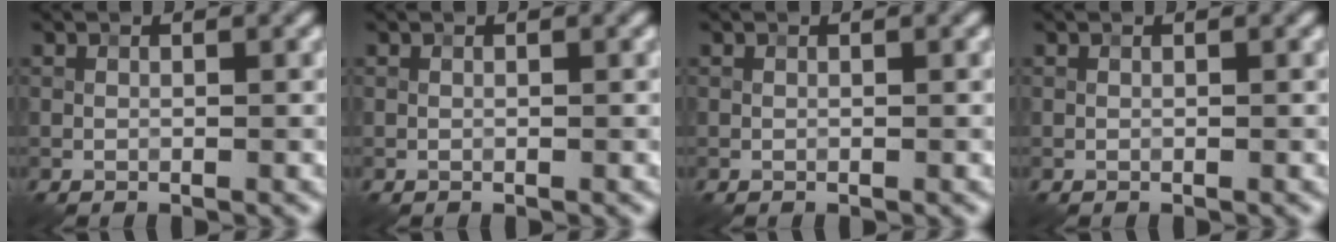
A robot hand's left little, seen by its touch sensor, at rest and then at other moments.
{"total": 0.0}
{"total": 0.0}
{"total": 0.0}